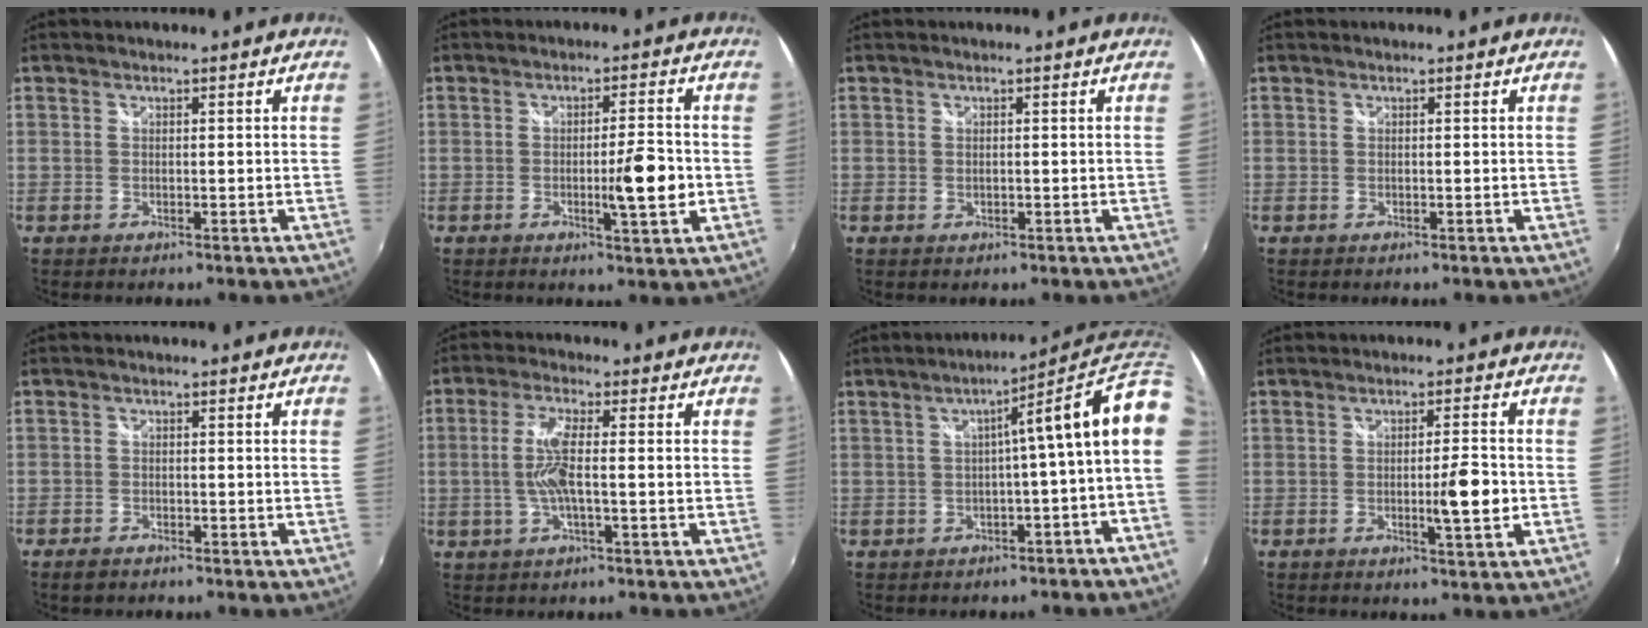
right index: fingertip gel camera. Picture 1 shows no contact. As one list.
[{"total": 6.7, "force": [-1.3, 0.3, 6.6], "torque": [-0.106, -0.006, -0.016]}, {"total": 0.0}, {"total": 0.0}, {"total": 2.3, "force": [-2.0, 1.0, 0.8], "torque": [-0.027, -0.001, -0.037]}, {"total": 6.3, "force": [-0.6, 0.7, 6.2], "torque": [-0.128, 0.004, -0.008]}, {"total": 10.4, "force": [4.0, -0.5, 9.6], "torque": [-0.125, 0.003, 0.047]}, {"total": 5.6, "force": [-1.1, 0.1, 5.5], "torque": [-0.089, -0.004, -0.014]}]